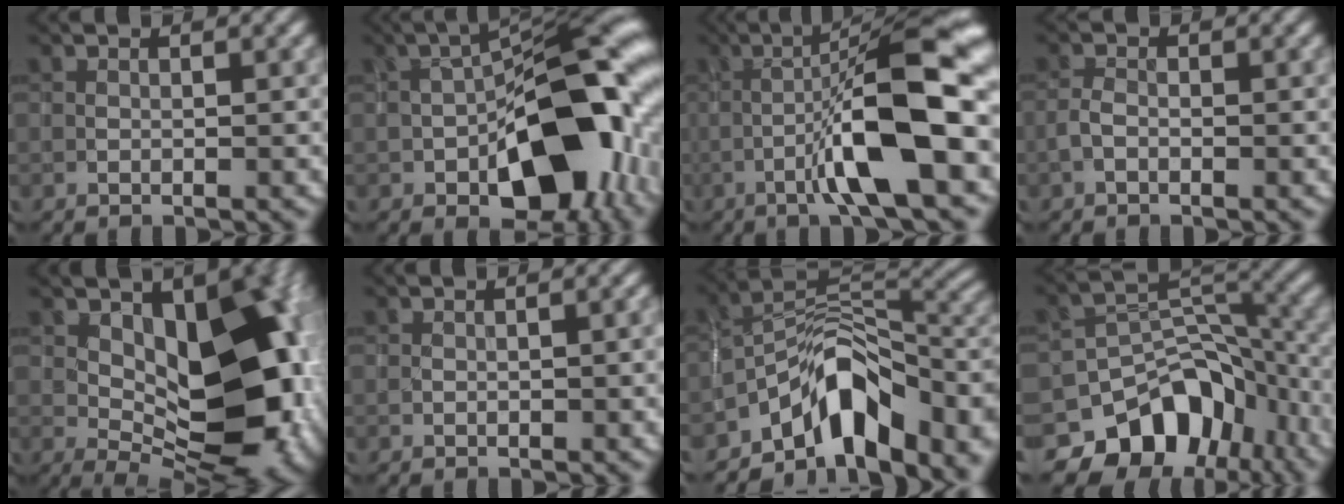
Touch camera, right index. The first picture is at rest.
{"total": 14.1, "force": [-3.3, 7.6, 11.5], "torque": [-0.141, -0.001, -0.057]}
{"total": 11.0, "force": [-2.9, 1.6, 10.5], "torque": [-0.165, 0.023, -0.051]}
{"total": 1.2, "force": [-0.6, 0.7, 0.8], "torque": [-0.017, 0.002, -0.016]}
{"total": 13.4, "force": [1.4, 7.3, 11.2], "torque": [-0.131, -0.003, 0.022]}
{"total": 1.3, "force": [0.0, 0.6, 1.2], "torque": [-0.022, 0.000, 0.002]}
{"total": 11.1, "force": [-6.0, 6.0, 7.1], "torque": [-0.092, 0.016, -0.112]}
{"total": 10.6, "force": [-6.4, 7.0, 4.7], "torque": [-0.065, -0.002, -0.104]}